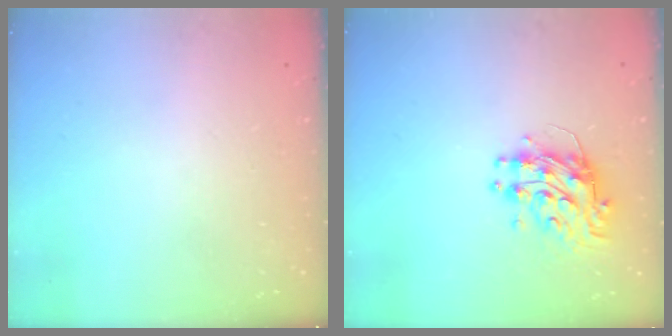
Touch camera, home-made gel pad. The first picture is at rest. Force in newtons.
{"total": 9.8, "press": 9.8, "slide": 1.1}